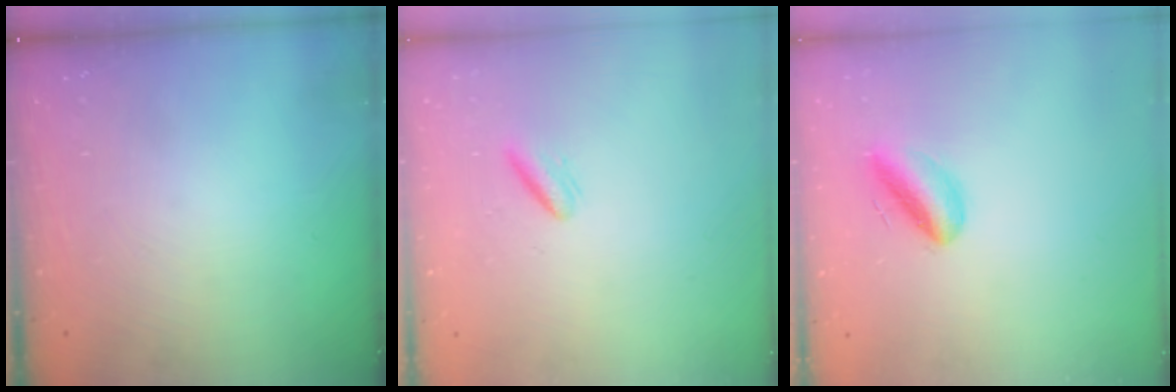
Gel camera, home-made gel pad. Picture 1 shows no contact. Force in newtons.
{"total": 3.0, "press": 2.8, "slide": 1.0}
{"total": 7.8, "press": 7.4, "slide": 2.4}